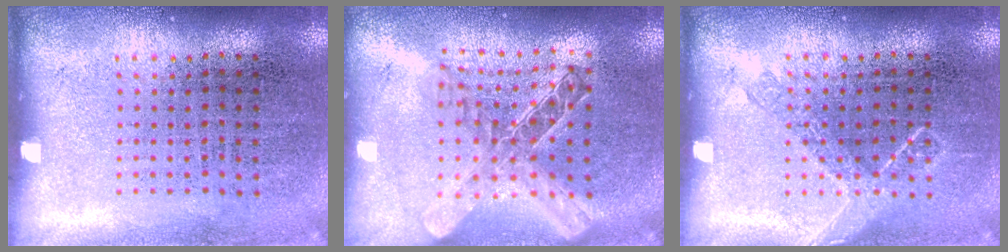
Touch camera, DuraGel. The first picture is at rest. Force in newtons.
{"total": 2.0, "press": 1.7, "slide": 1.0}
{"total": 1.8, "press": 1.8, "slide": 0.4}